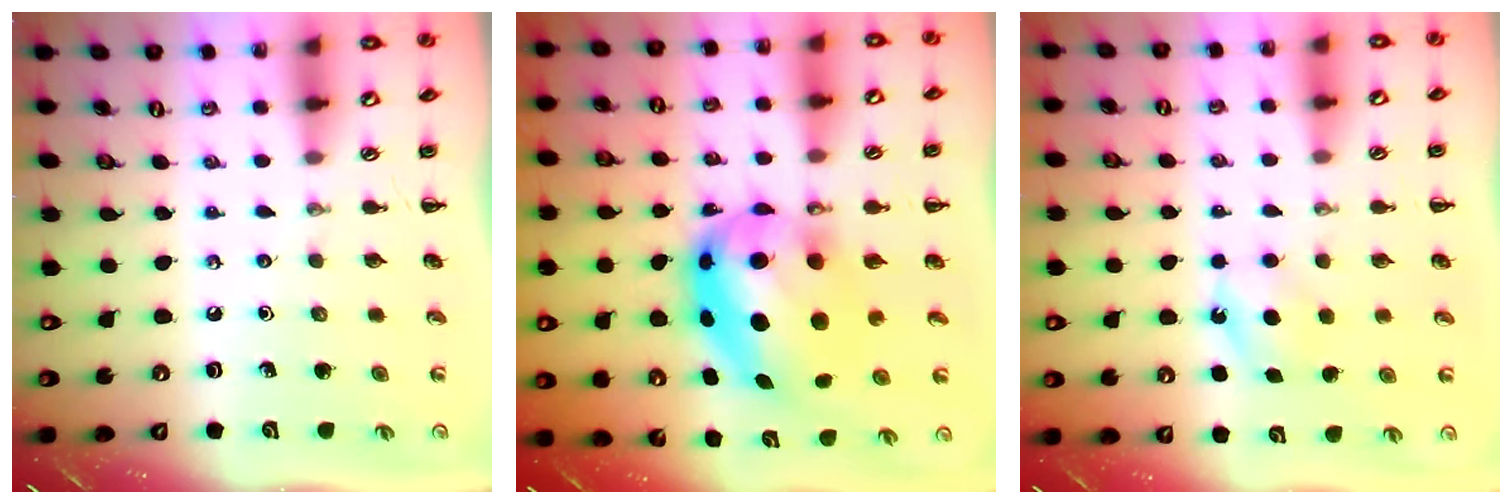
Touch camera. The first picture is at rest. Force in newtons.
{"total": 12.8, "press": 12.4, "slide": 3.1}
{"total": 5.3, "press": 5.0, "slide": 1.5}